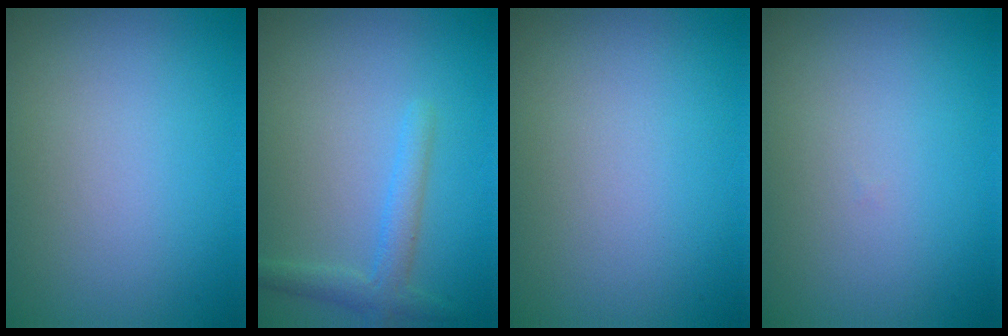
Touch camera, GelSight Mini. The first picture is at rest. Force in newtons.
{"total": 2.3, "press": 2.3, "slide": 0.1}
{"total": 0.0}
{"total": 0.0}